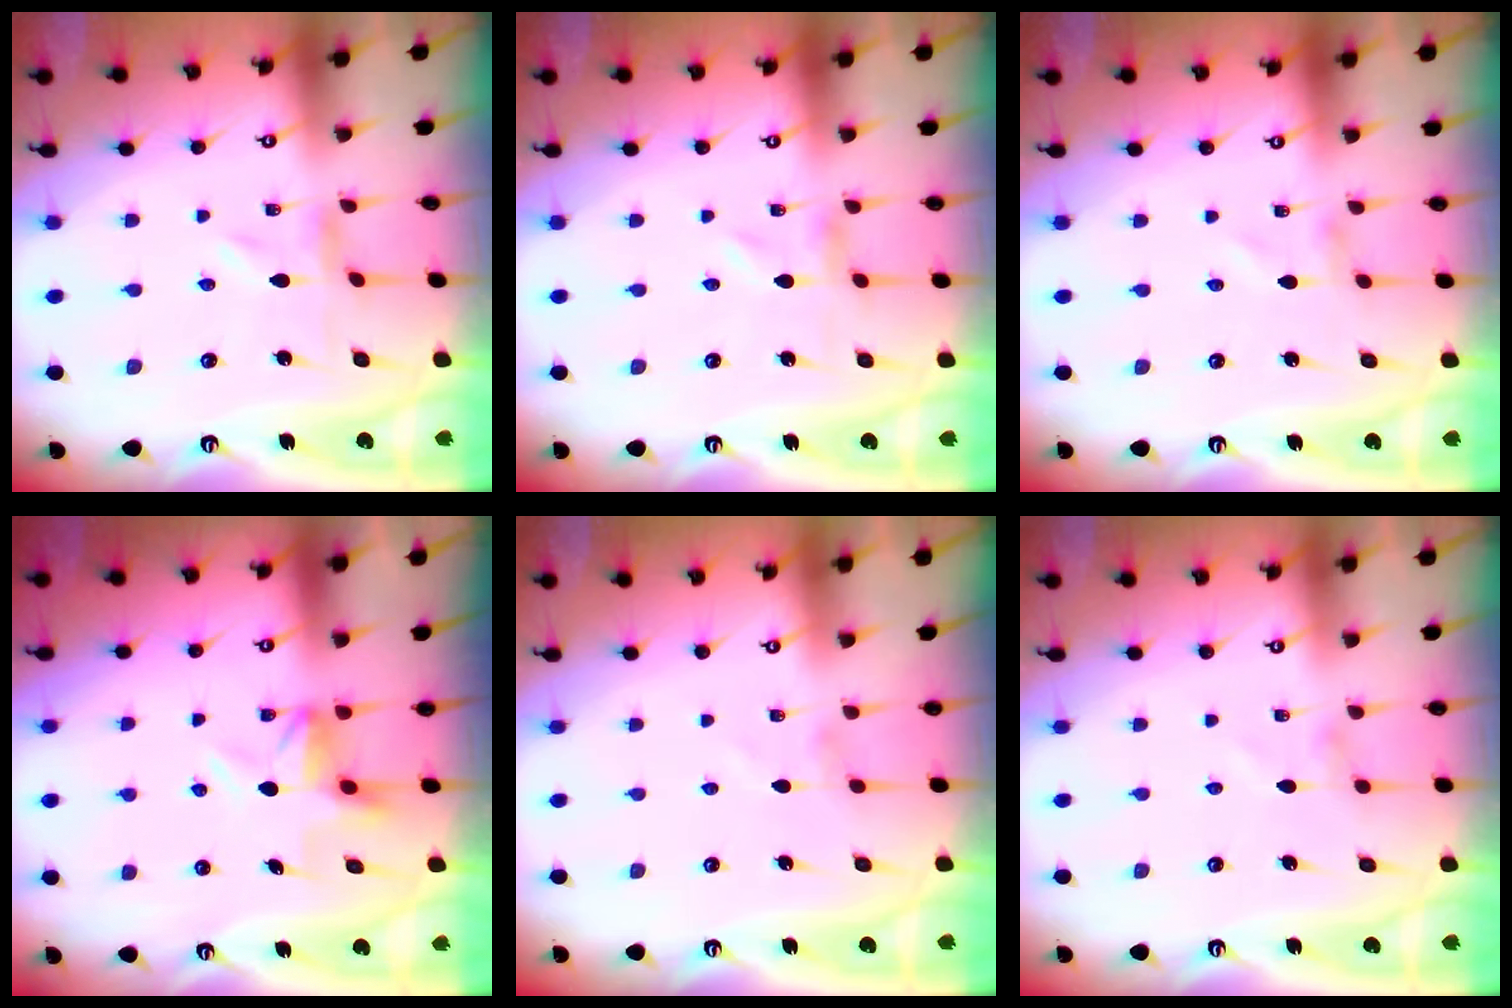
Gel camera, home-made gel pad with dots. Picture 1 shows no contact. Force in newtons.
{"total": 0.0}
{"total": 1.0, "press": 1.0, "slide": 0.1}
{"total": 4.6, "press": 4.6, "slide": 0.2}
{"total": 0.6, "press": 0.6, "slide": 0.2}
{"total": 0.0}